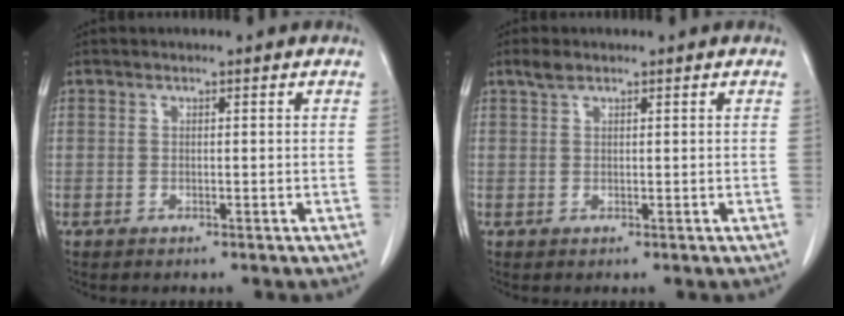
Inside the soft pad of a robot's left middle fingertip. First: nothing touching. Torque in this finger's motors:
{"motor_torque": [0.16, -0.07, -0.26, -0.02]}